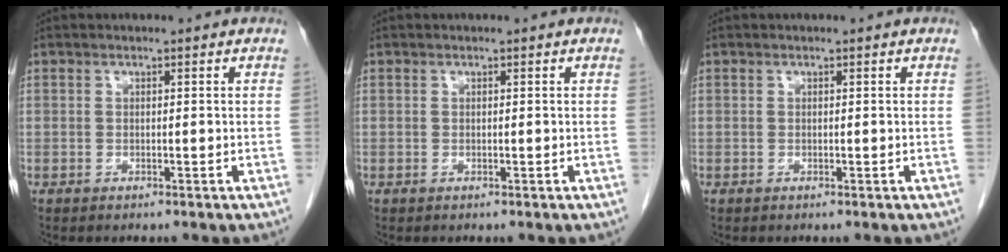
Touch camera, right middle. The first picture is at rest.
{"total": 0.0}
{"total": 0.0}